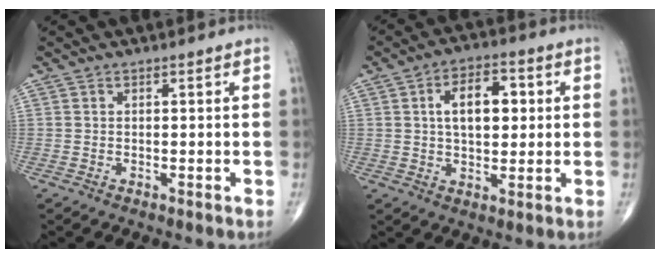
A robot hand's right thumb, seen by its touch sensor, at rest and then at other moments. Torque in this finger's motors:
{"motor_torque": [0.05, 2.41, 0.85, 0.01, 0.07]}